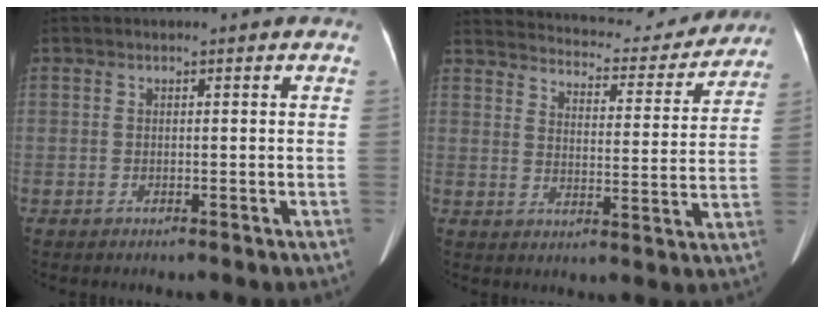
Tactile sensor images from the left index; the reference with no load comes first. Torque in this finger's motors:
{"motor_torque": [0.00, -2.14, 0.13, 0.00]}